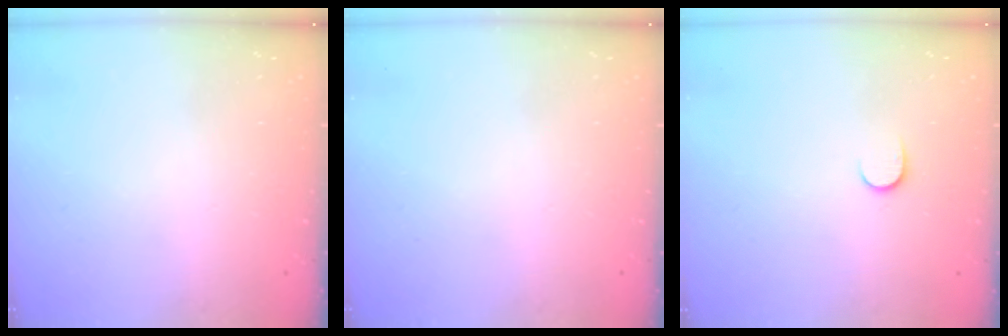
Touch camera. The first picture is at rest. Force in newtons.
{"total": 0.0}
{"total": 5.6, "press": 5.6, "slide": 0.7}